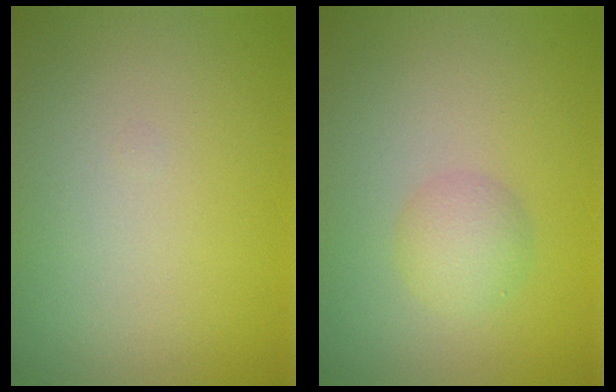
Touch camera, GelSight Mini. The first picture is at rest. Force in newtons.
{"total": 2.1, "press": 2.1, "slide": 0.0}